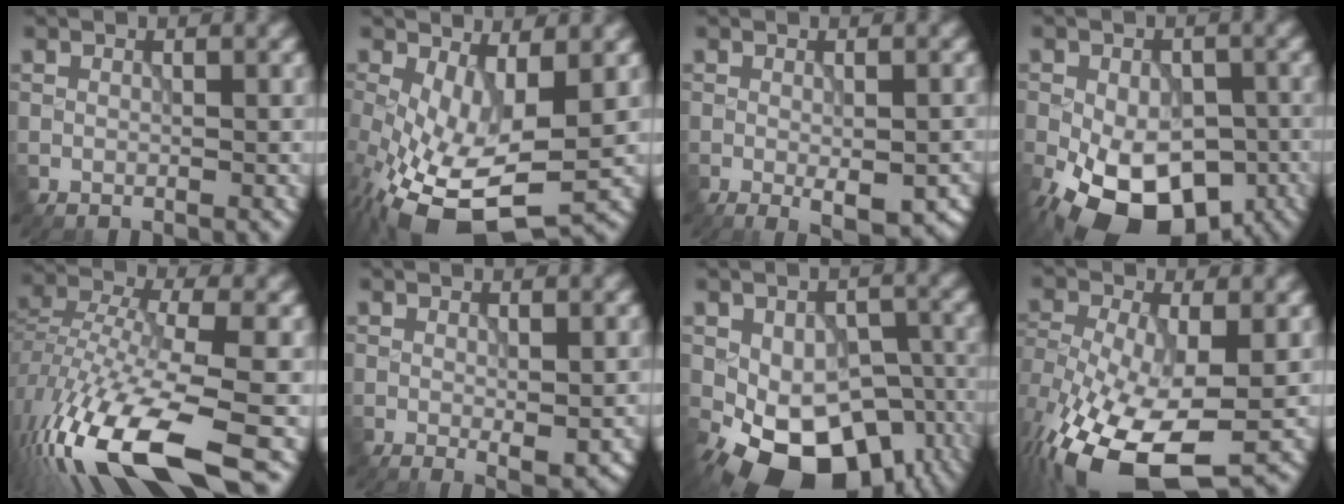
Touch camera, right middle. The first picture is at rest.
{"total": 9.5, "force": [-2.7, 4.1, 8.2], "torque": [-0.175, -0.032, -0.033]}
{"total": 4.4, "force": [-1.6, 1.6, 3.8], "torque": [-0.054, -0.015, -0.013]}
{"total": 14.8, "force": [-7.0, 8.6, 9.7], "torque": [-0.156, -0.048, -0.096]}
{"total": 14.3, "force": [-8.3, 4.1, 10.9], "torque": [-0.233, -0.015, -0.151]}
{"total": 1.7, "force": [-0.2, 0.3, 1.7], "torque": [-0.022, -0.007, -0.002]}
{"total": 13.6, "force": [-6.6, 8.2, 8.6], "torque": [-0.129, -0.032, -0.087]}
{"total": 12.1, "force": [-5.3, 5.9, 9.2], "torque": [-0.192, -0.033, -0.087]}